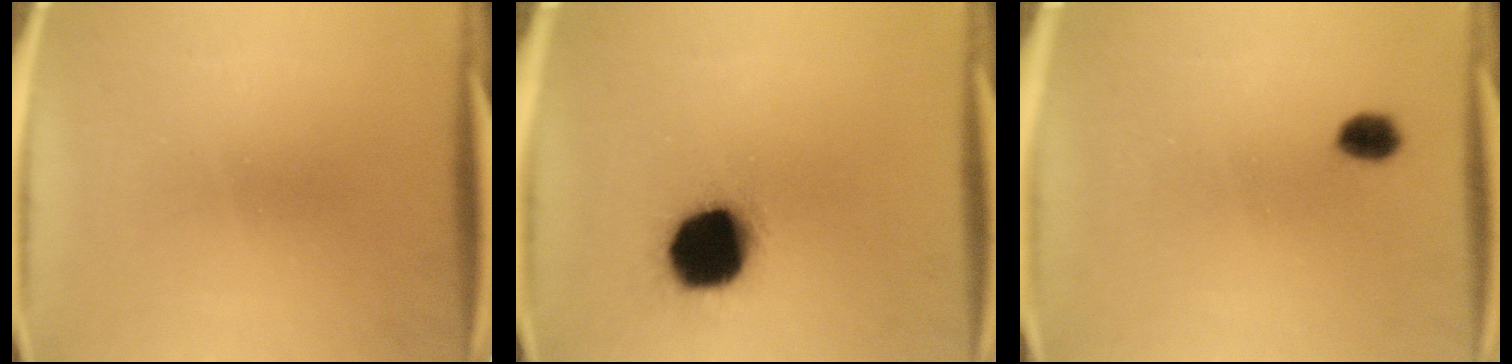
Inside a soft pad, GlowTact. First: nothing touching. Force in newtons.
{"total": 17.1}
{"total": 3.2}